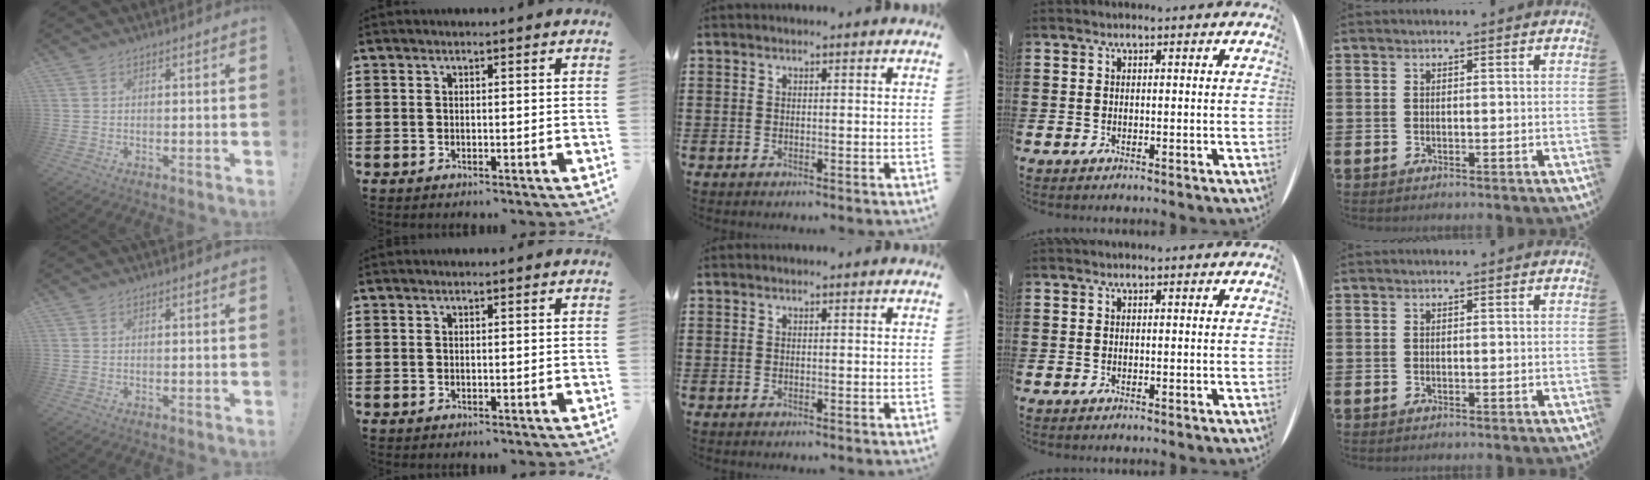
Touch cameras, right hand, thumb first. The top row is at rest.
{}